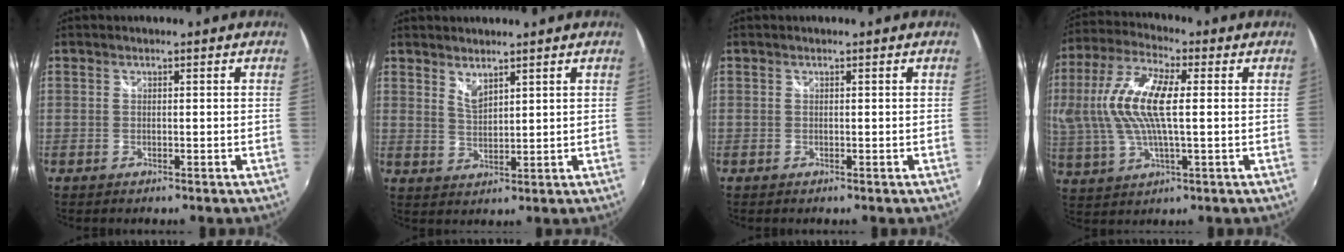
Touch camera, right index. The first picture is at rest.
{"total": 3.2, "force": [2.7, 0.8, 1.6], "torque": [-0.026, -0.003, 0.047]}
{"total": 0.0}
{"total": 15.5, "force": [1.7, 5.5, 14.3], "torque": [-0.287, 0.010, 0.031]}